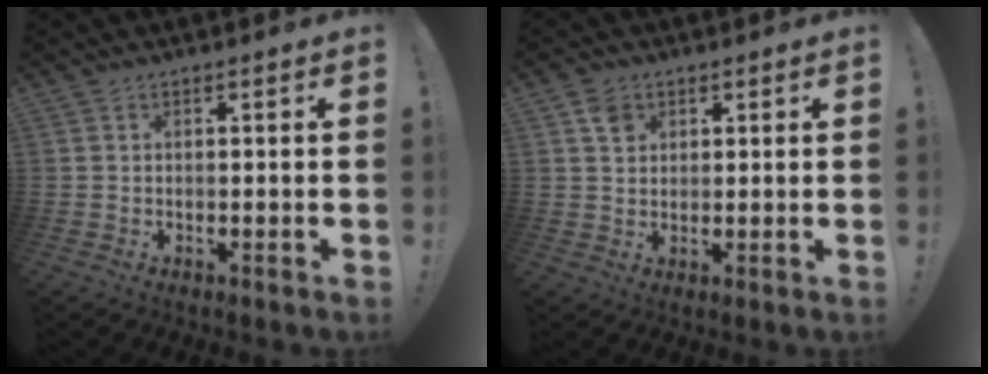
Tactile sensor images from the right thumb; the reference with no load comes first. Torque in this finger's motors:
{"motor_torque": [0.10, 0.58, 0.12, -0.08, 0.02]}